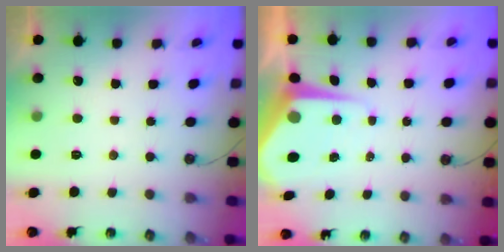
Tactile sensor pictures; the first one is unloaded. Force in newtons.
{"total": 8.8, "press": 8.7, "slide": 1.1}